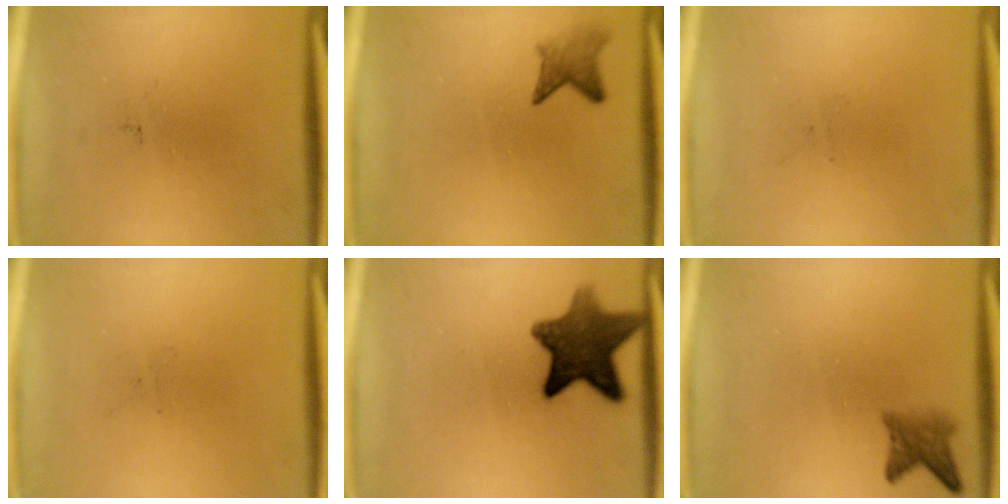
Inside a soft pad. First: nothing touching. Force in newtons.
{"total": 2.4}
{"total": 0.0}
{"total": 0.0}
{"total": 11.1}
{"total": 2.8}